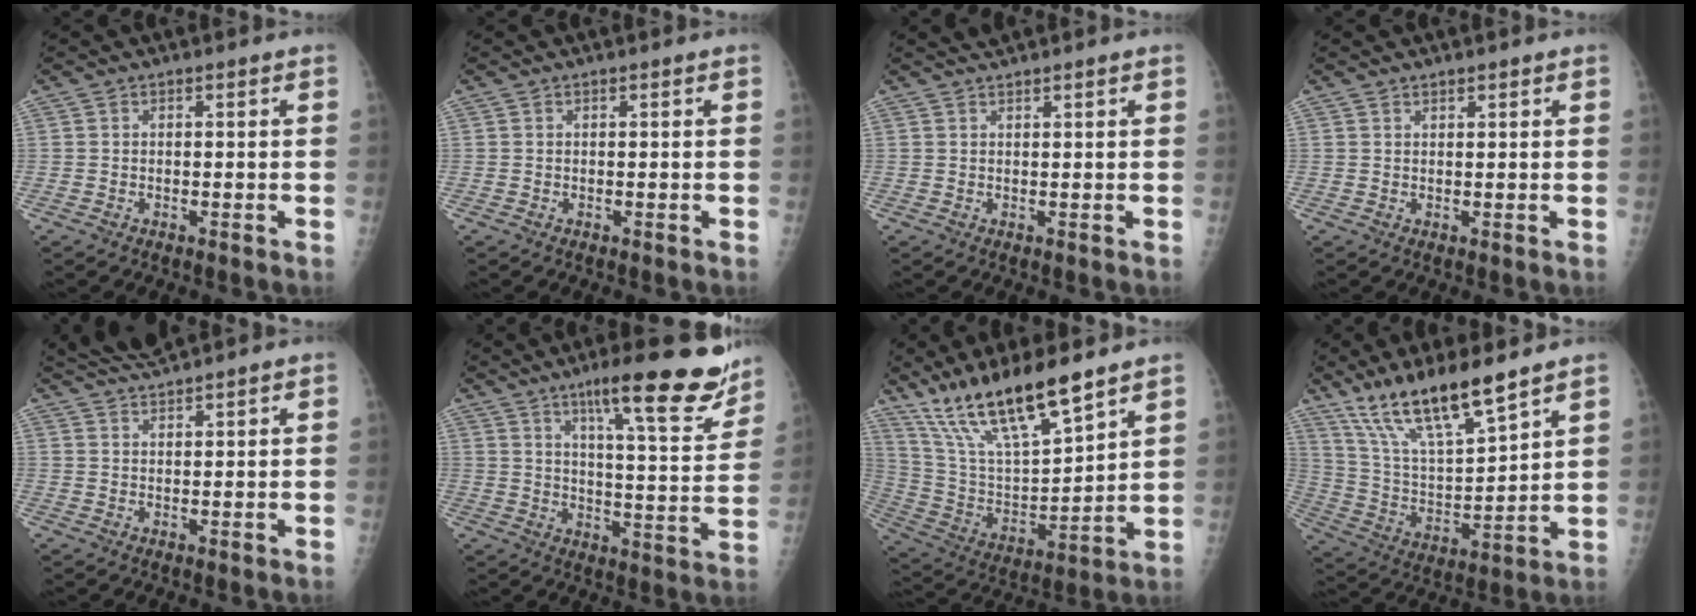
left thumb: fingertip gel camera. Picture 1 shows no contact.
{"total": 0.0}
{"total": 2.0, "force": [1.8, -0.1, 0.9], "torque": [-0.011, 0.004, 0.034]}
{"total": 1.2, "force": [1.0, 0.4, 0.5], "torque": [-0.002, -0.005, 0.015]}
{"total": 4.6, "force": [4.3, -0.3, 1.5], "torque": [-0.028, -0.003, 0.087]}
{"total": 19.7, "force": [13.4, 3.6, 14.0], "torque": [-0.165, -0.065, 0.195]}
{"total": 19.1, "force": [14.2, 4.0, 12.2], "torque": [-0.205, -0.062, 0.274]}
{"total": 16.9, "force": [12.4, 3.3, 11.0], "torque": [-0.186, -0.060, 0.245]}